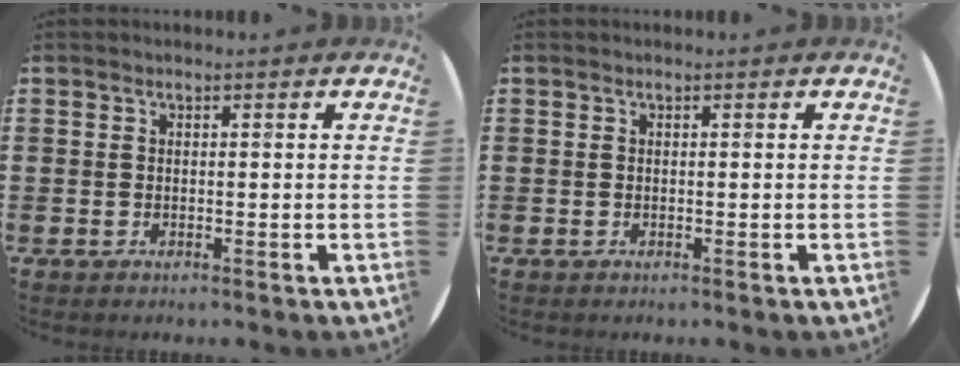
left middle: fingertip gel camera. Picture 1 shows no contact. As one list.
[{"total": 0.0}]